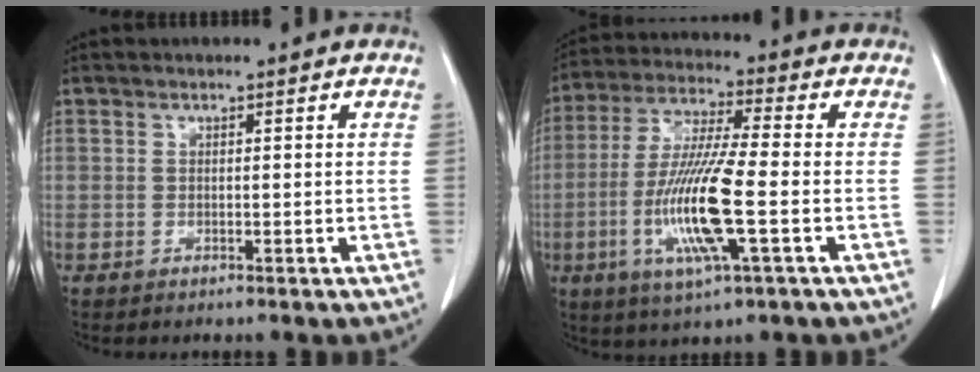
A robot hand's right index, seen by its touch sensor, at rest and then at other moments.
{"total": 13.9, "force": [-3.3, 0.8, 13.5], "torque": [-0.276, -0.016, -0.067]}